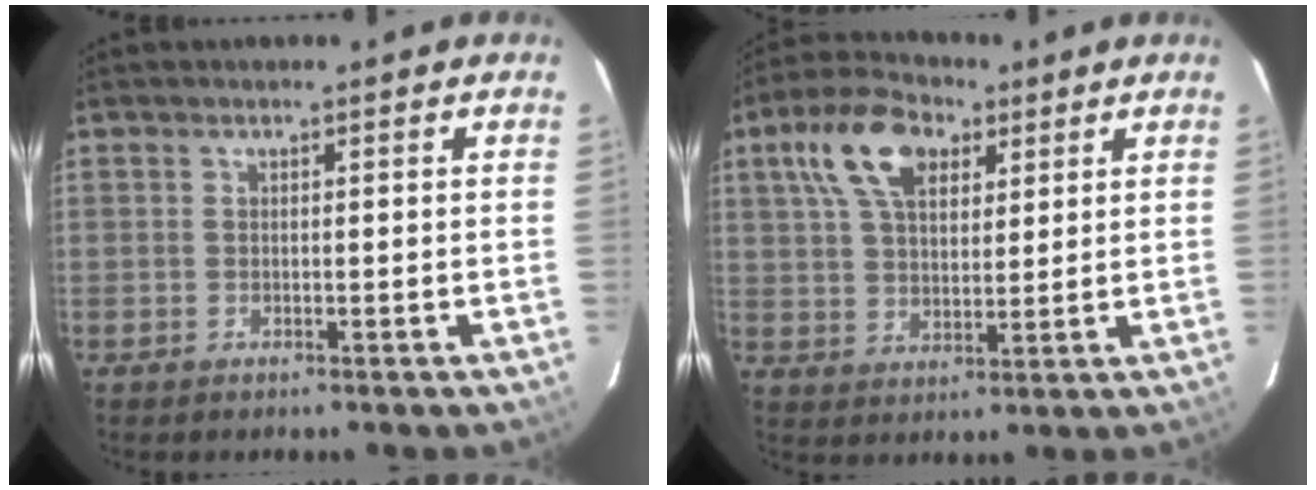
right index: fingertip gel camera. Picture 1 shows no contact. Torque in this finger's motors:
{"motor_torque": [0.34, 0.13, 0.60, 0.11]}